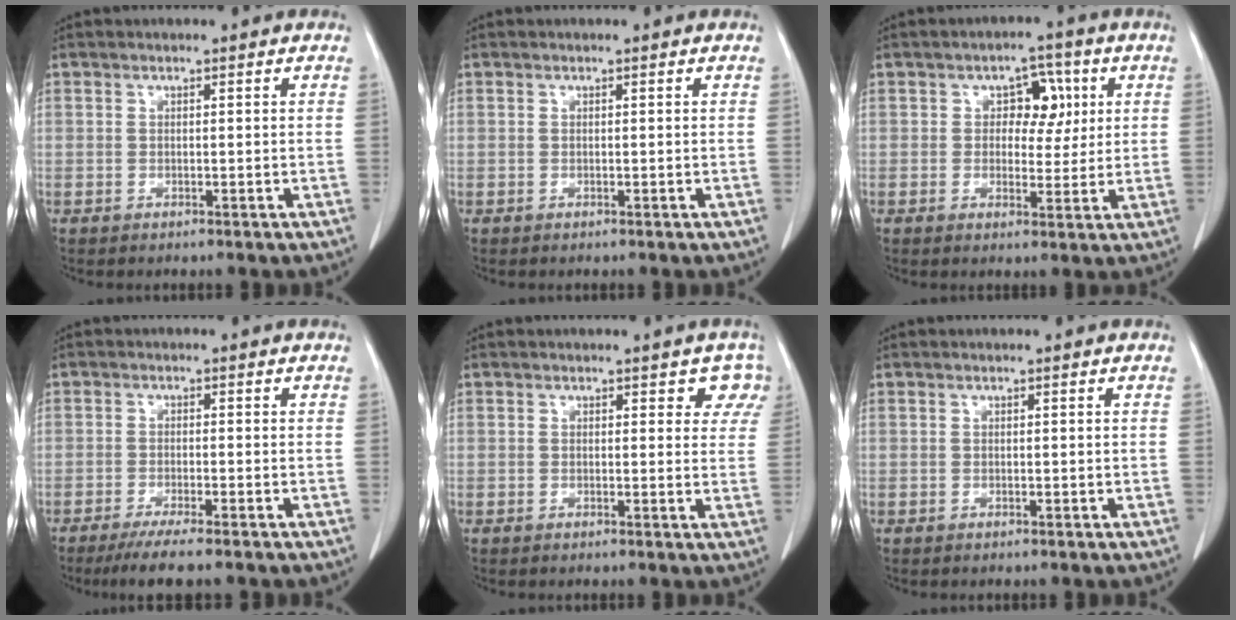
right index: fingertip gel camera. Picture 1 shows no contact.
{"total": 0.0}
{"total": 5.5, "force": [1.4, 3.5, 4.0], "torque": [-0.047, 0.013, 0.021]}
{"total": 5.9, "force": [-4.7, -0.1, 3.6], "torque": [-0.054, -0.014, -0.075]}
{"total": 3.6, "force": [2.5, 2.2, 1.4], "torque": [0.009, -0.001, 0.012]}
{"total": 0.0}